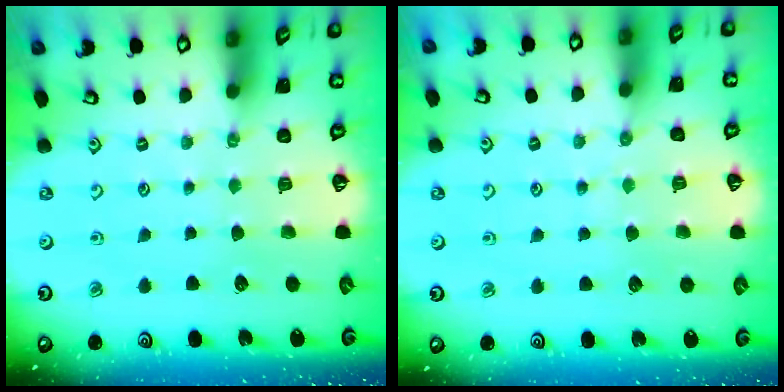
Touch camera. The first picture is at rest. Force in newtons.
{"total": 5.8, "press": 5.8, "slide": 0.8}